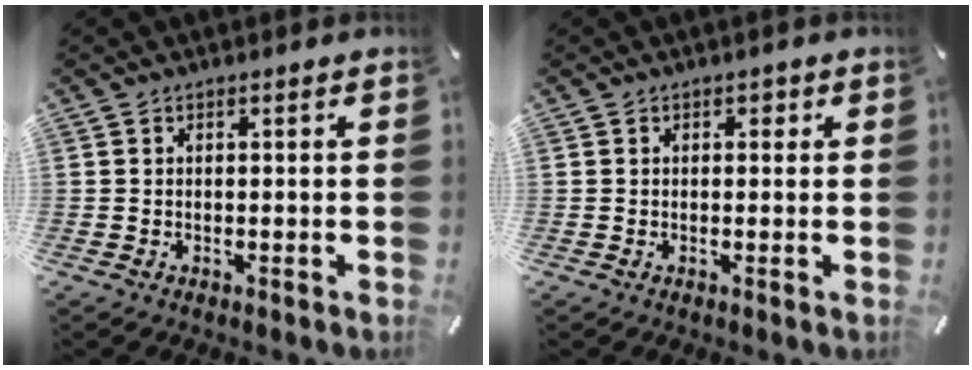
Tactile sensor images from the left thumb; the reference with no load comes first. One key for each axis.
{"total": 1.2, "fx": 0.3, "fy": 1.0, "fz": 0.5, "tx": -0.002, "ty": 0.006, "tz": 0.001}